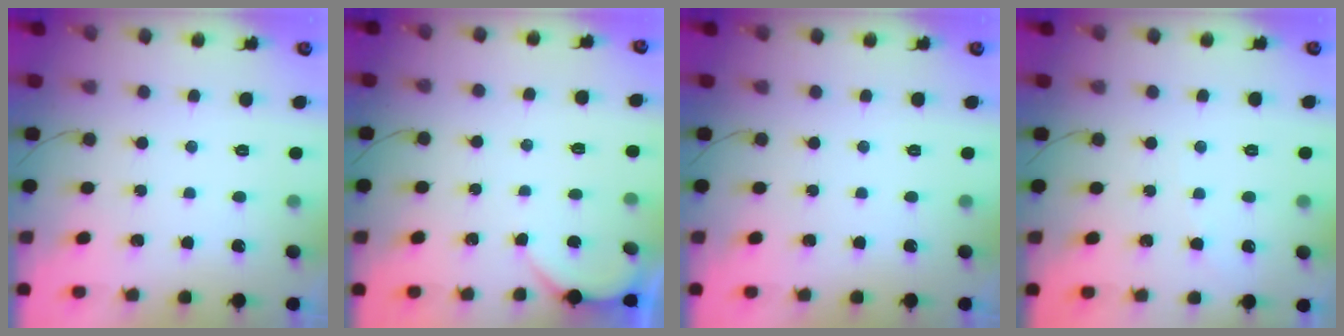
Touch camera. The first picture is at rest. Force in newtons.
{"total": 1.8, "press": 1.8, "slide": 0.2}
{"total": 0.0}
{"total": 2.5, "press": 2.5, "slide": 0.4}